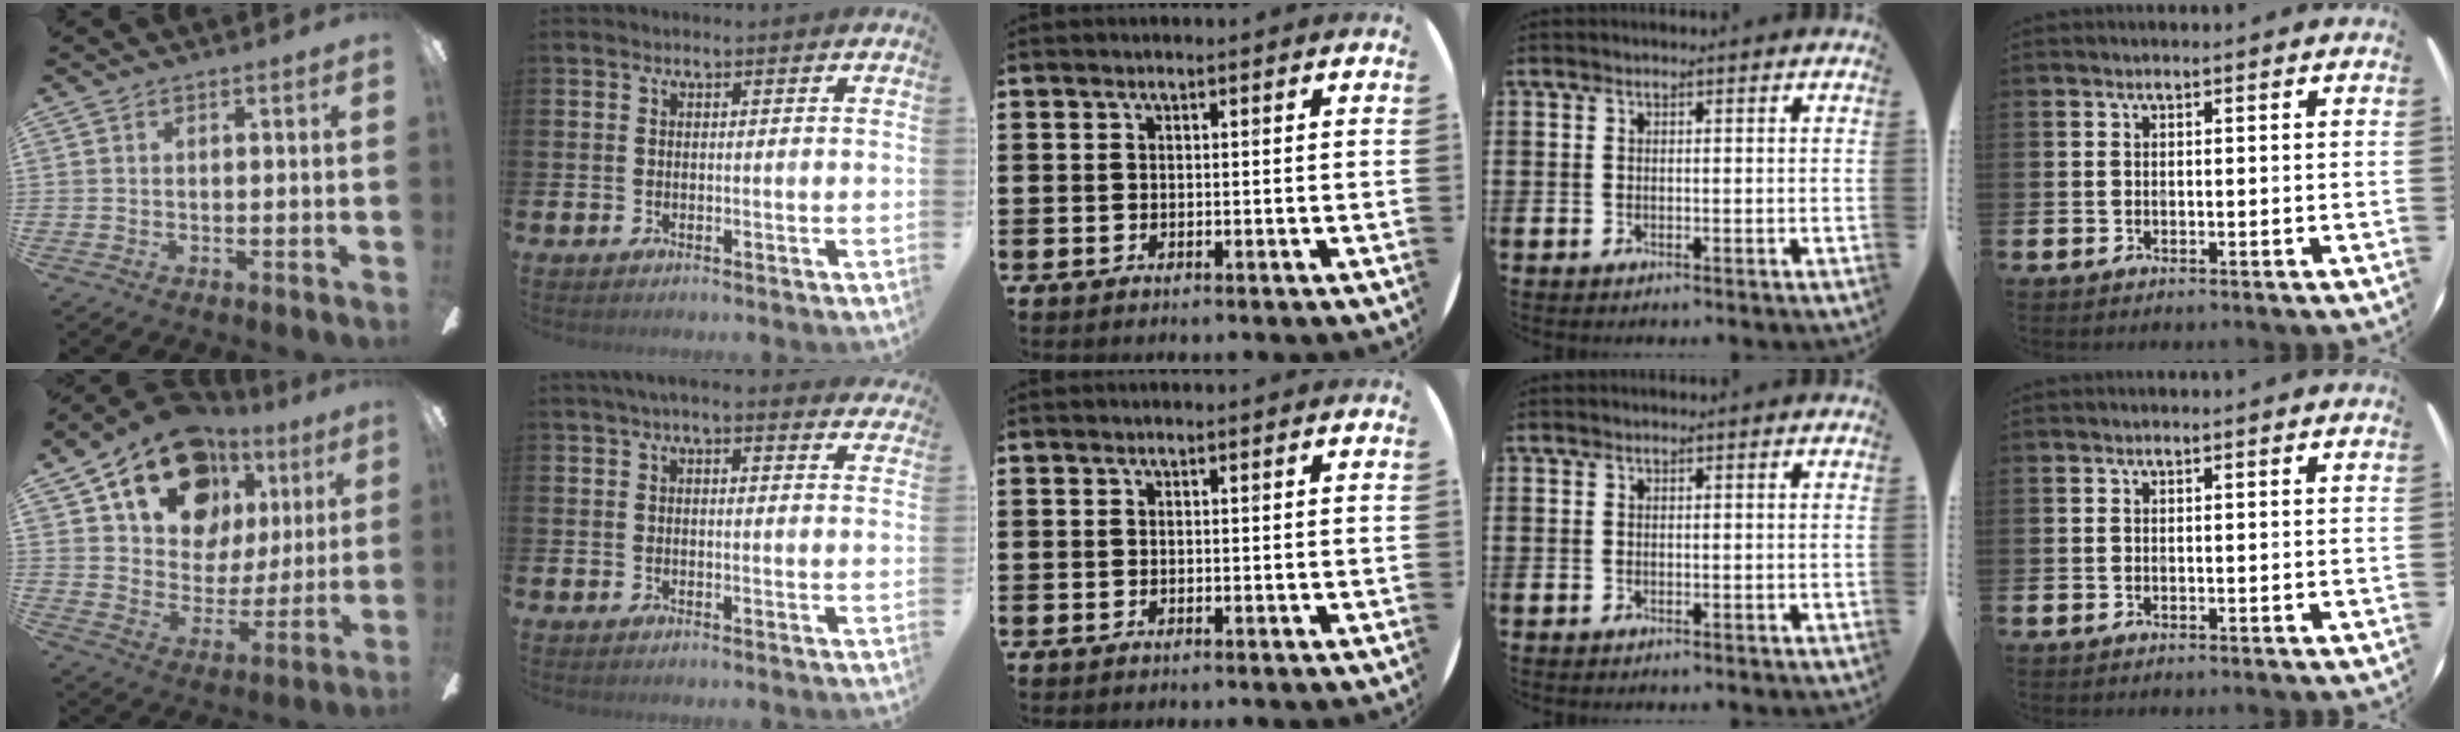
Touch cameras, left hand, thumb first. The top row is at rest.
{"thumb": {"total": 20.3, "force": [12.2, 13.2, 9.4], "torque": [-0.172, -0.056, 0.225]}, "index": {"total": 3.1, "force": [2.8, 0.5, 1.3], "torque": [-0.031, -0.004, 0.050]}}